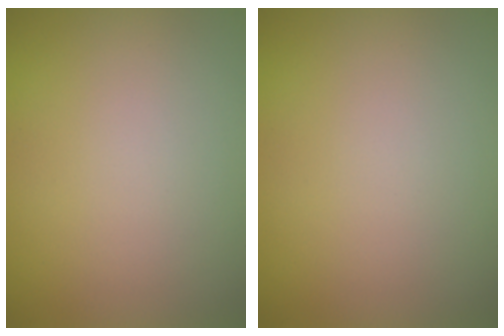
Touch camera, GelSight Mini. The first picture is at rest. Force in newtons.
{"total": 0.0}